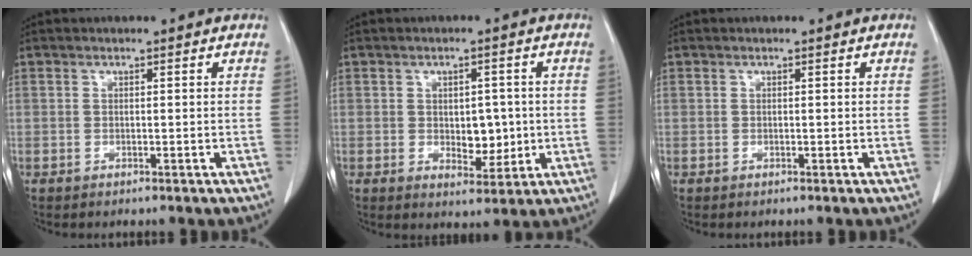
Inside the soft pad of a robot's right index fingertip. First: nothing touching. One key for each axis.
{"total": 5.1, "fx": -0.1, "fy": 3.0, "fz": 4.1, "tx": -0.050, "ty": -0.001, "tz": 0.010}
{"total": 0.0}